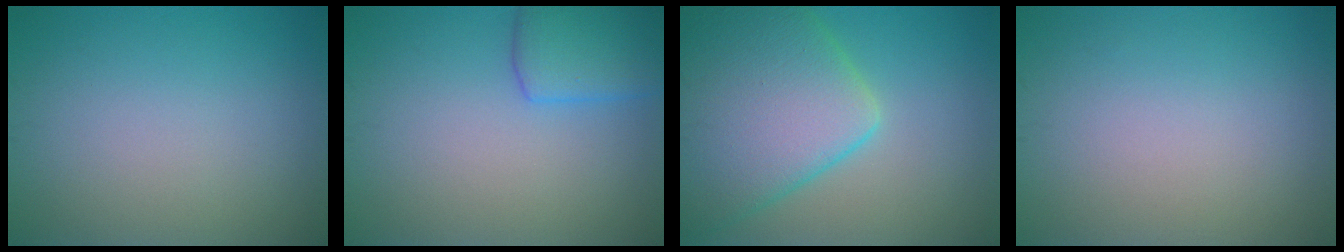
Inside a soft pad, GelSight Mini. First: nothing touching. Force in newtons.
{"total": 3.9, "press": 3.9, "slide": 0.3}
{"total": 11.2, "press": 11.2, "slide": 0.5}
{"total": 0.0}